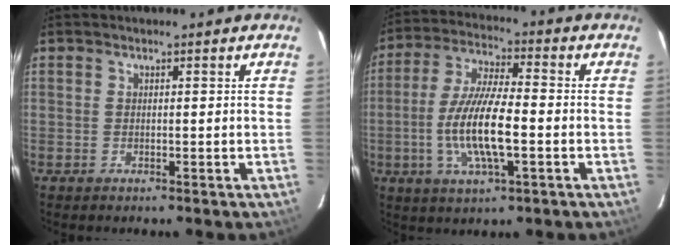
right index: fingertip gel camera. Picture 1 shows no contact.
{"total": 12.9, "force": [-2.9, 3.2, 12.2], "torque": [-0.247, -0.003, -0.055]}